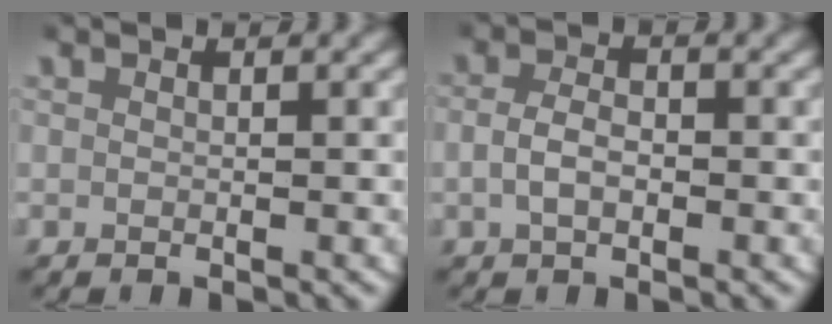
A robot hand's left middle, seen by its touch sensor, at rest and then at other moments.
{"total": 2.5, "force": [-0.6, 1.6, 1.8], "torque": [-0.042, 0.000, -0.009]}